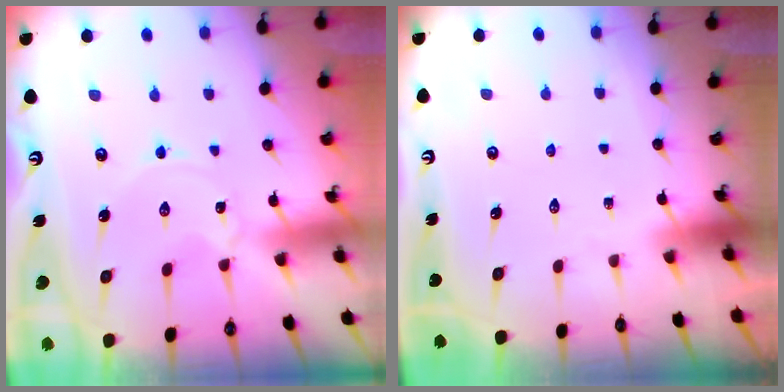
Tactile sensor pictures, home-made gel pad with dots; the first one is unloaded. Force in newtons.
{"total": 0.0}